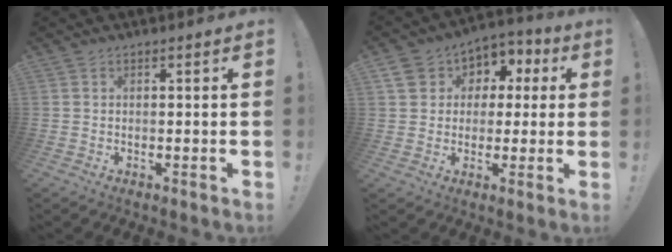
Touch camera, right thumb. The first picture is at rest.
{"total": 9.2, "force": [2.0, 8.5, 3.1], "torque": [-0.043, -0.005, 0.043]}